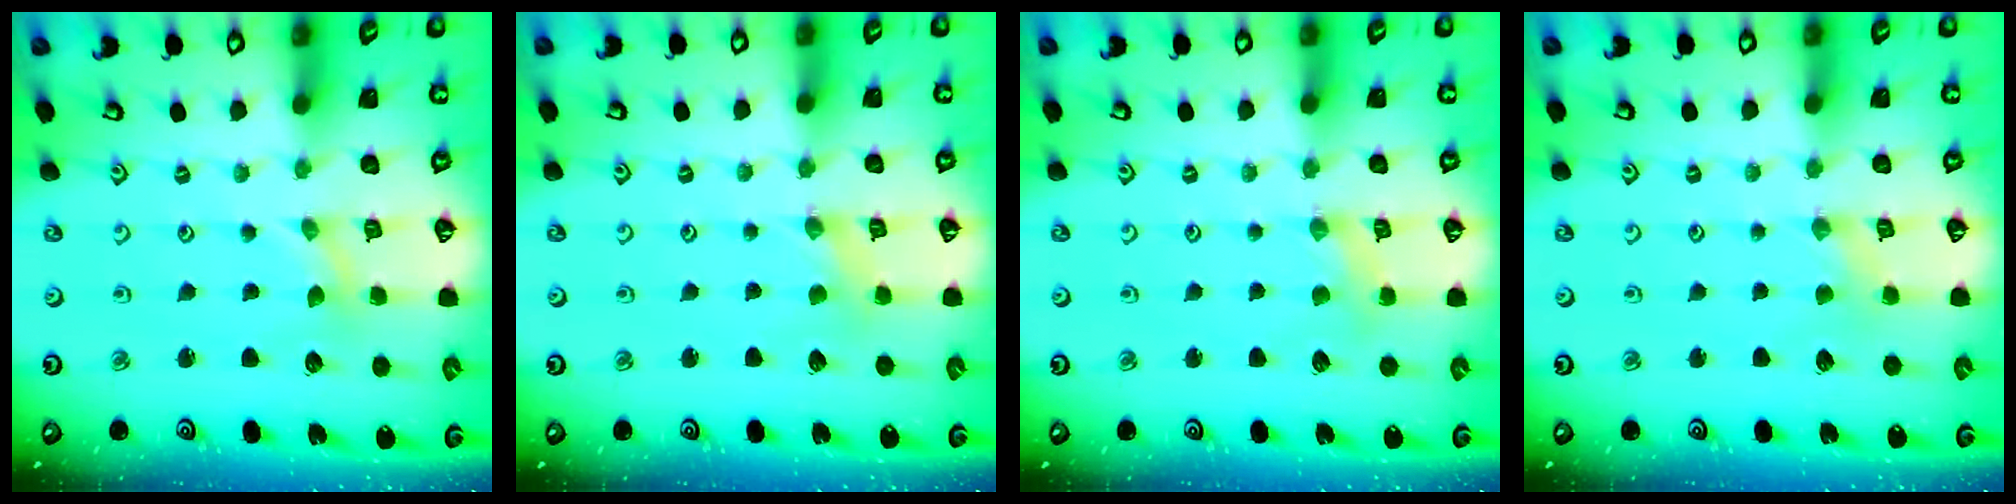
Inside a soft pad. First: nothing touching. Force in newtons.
{"total": 0.0}
{"total": 2.8, "press": 2.7, "slide": 0.4}
{"total": 0.9, "press": 0.9, "slide": 0.2}